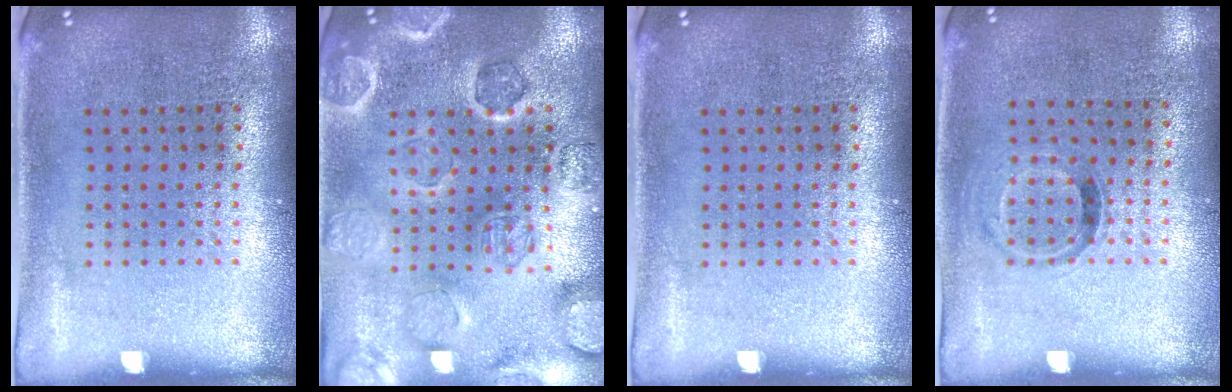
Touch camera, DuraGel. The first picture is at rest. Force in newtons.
{"total": 2.6, "press": 2.6, "slide": 0.2}
{"total": 0.0}
{"total": 0.9, "press": 0.7, "slide": 0.6}